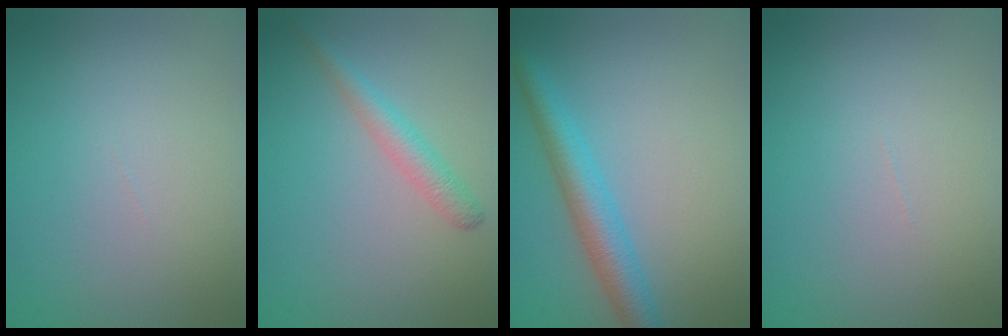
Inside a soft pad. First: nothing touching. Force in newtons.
{"total": 2.3, "press": 2.3, "slide": 0.1}
{"total": 4.0, "press": 4.0, "slide": 0.2}
{"total": 0.0}